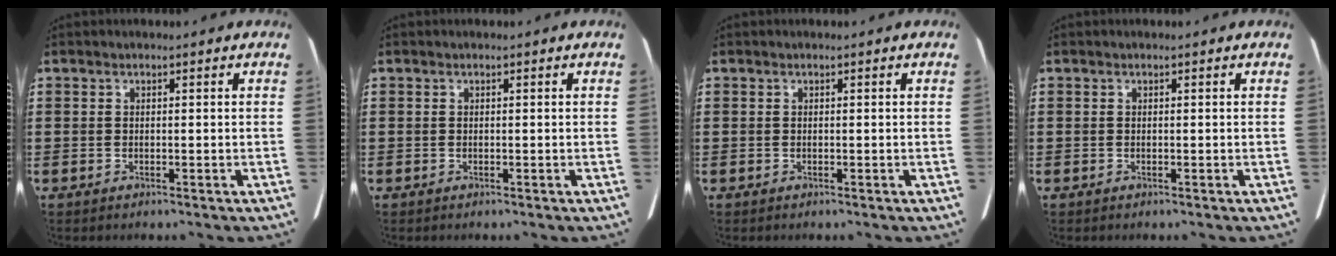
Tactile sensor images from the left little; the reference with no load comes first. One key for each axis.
{"total": 0.0}
{"total": 0.0}
{"total": 0.0}